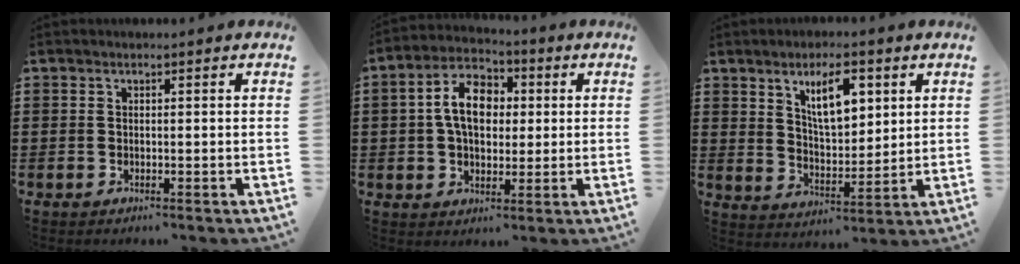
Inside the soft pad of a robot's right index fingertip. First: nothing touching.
{"total": 8.8, "force": [1.0, 5.6, 6.8], "torque": [-0.147, 0.014, 0.010]}
{"total": 8.0, "force": [3.7, 3.5, 6.2], "torque": [-0.110, 0.001, 0.059]}